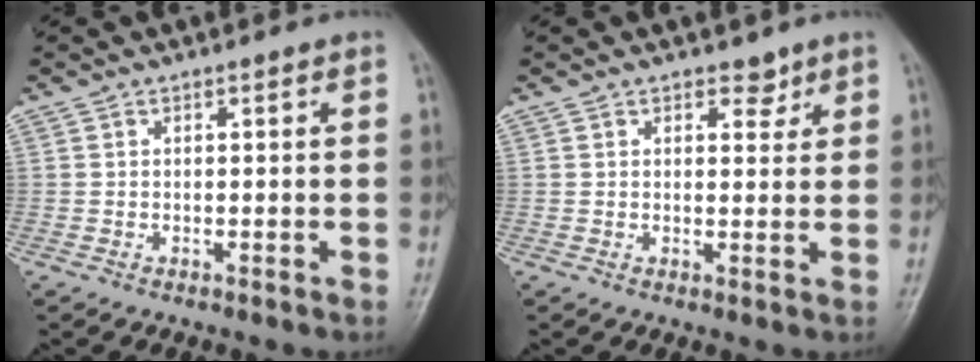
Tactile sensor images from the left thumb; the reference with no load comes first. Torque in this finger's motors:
{"motor_torque": [-0.11, -0.03, -0.23, -0.27, 0.06]}